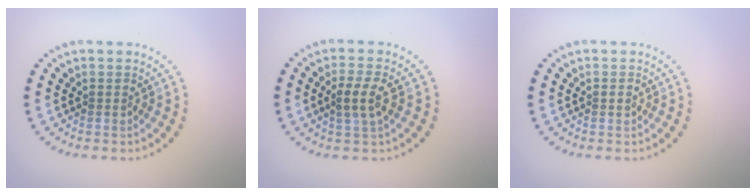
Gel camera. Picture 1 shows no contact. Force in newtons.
{"total": 2.7, "press": 2.6, "slide": 0.8}
{"total": 0.7, "press": 0.7, "slide": 0.1}